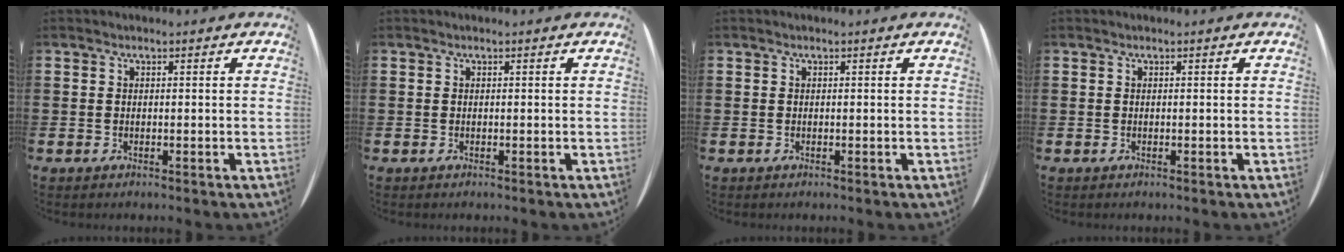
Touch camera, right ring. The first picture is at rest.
{"total": 0.0}
{"total": 0.0}
{"total": 0.0}